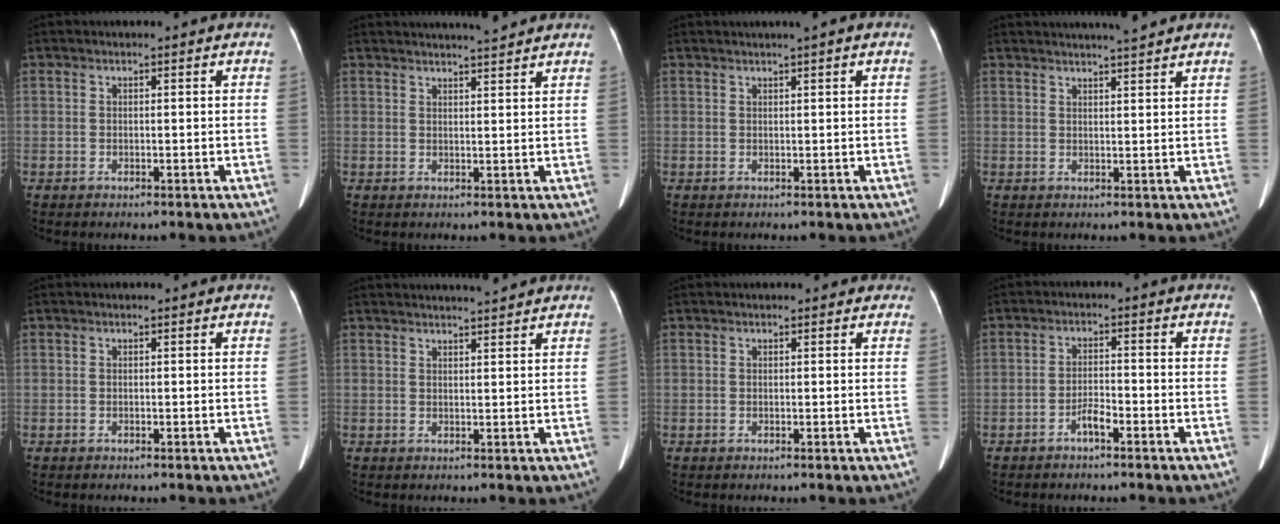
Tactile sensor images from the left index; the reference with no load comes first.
{"total": 6.4, "force": [5.9, -0.5, 2.3], "torque": [-0.037, 0.009, 0.077]}
{"total": 2.9, "force": [2.3, -0.6, 1.7], "torque": [-0.021, 0.020, 0.037]}
{"total": 6.2, "force": [5.6, -0.7, 2.6], "torque": [-0.039, 0.008, 0.073]}
{"total": 0.0}
{"total": 5.3, "force": [5.0, -0.6, 1.6], "torque": [-0.022, 0.013, 0.065]}
{"total": 2.4, "force": [2.0, 0.9, 0.8], "torque": [-0.008, 0.010, 0.011]}
{"total": 2.6, "force": [-1.9, 0.4, 1.7], "torque": [-0.032, 0.003, -0.035]}